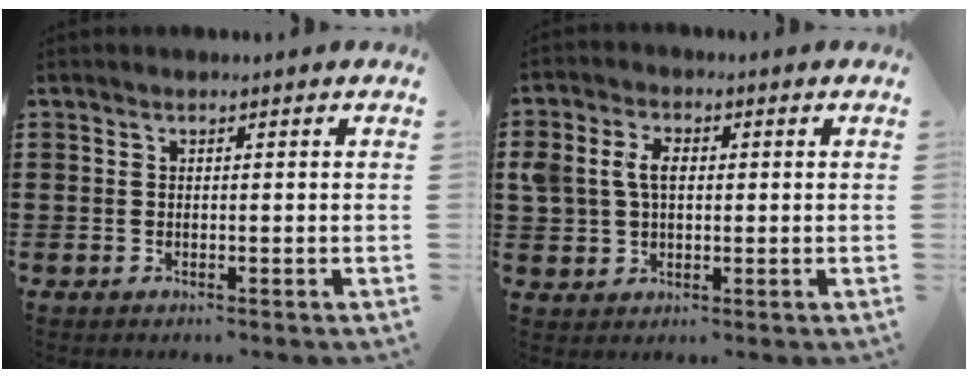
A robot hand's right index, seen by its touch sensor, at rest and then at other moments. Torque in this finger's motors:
{"motor_torque": [0.49, -0.32, 0.63, 0.12]}